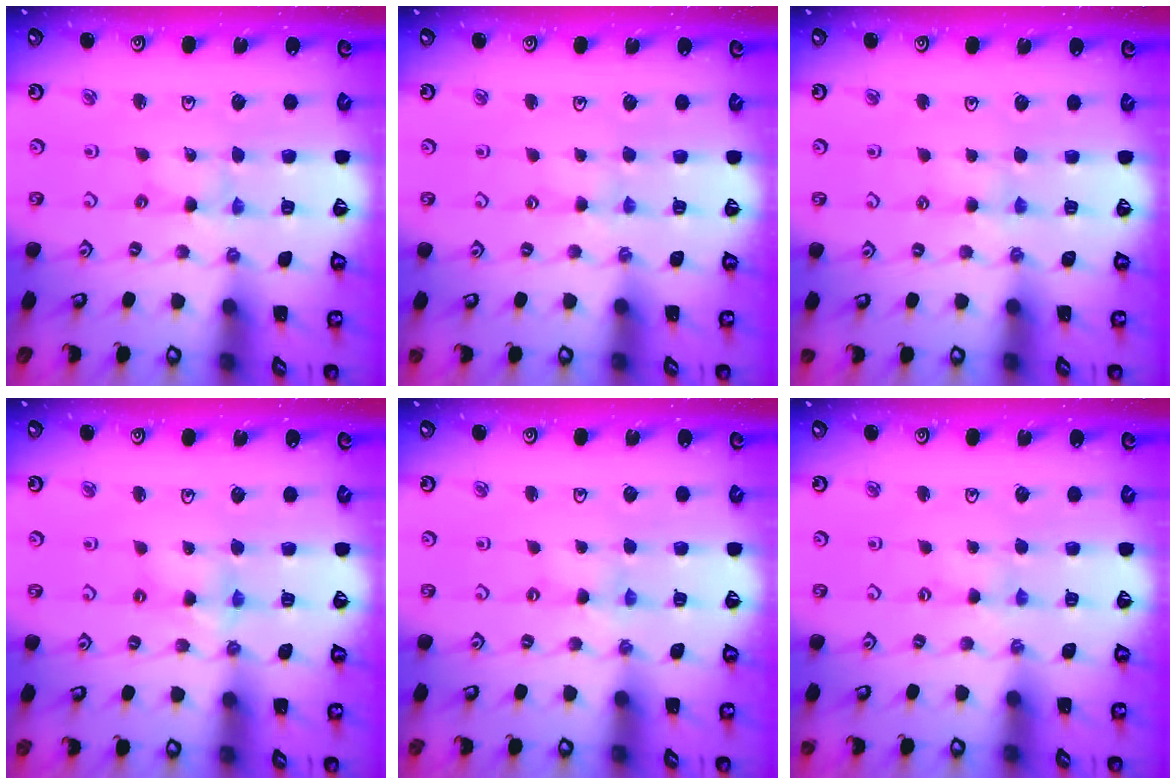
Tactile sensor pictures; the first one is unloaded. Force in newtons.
{"total": 1.2, "press": 1.2, "slide": 0.2}
{"total": 2.6, "press": 2.6, "slide": 0.4}
{"total": 5.6, "press": 5.6, "slide": 0.4}
{"total": 0.0}
{"total": 0.0}